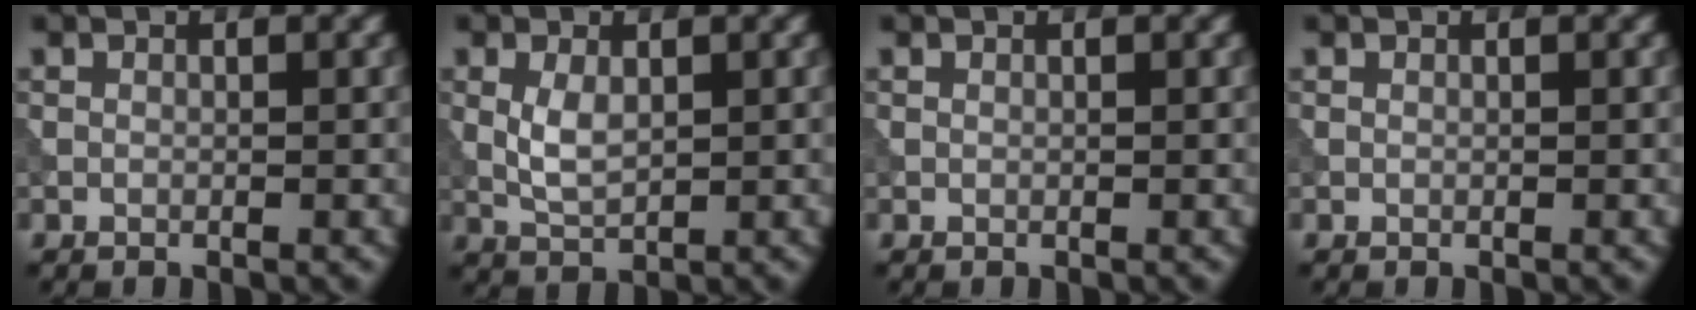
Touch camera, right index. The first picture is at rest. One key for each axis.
{"total": 2.7, "fx": 0.4, "fy": 1.5, "fz": 2.3, "tx": -0.054, "ty": 0.000, "tz": 0.011}
{"total": 0.0}
{"total": 0.0}